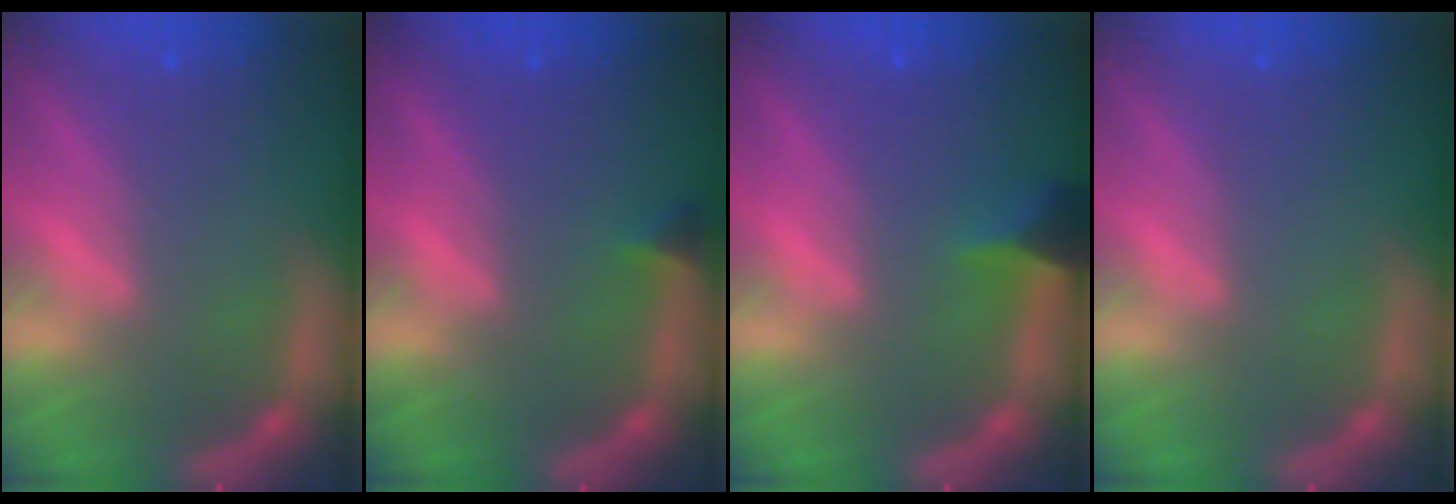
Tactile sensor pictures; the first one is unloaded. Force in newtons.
{"total": 0.9}
{"total": 2.4}
{"total": 0.0}